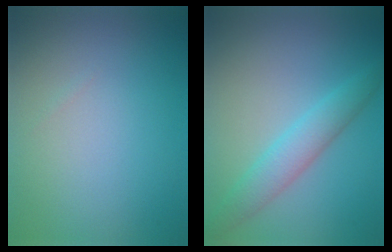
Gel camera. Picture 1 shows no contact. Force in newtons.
{"total": 3.4, "press": 3.4, "slide": 0.2}